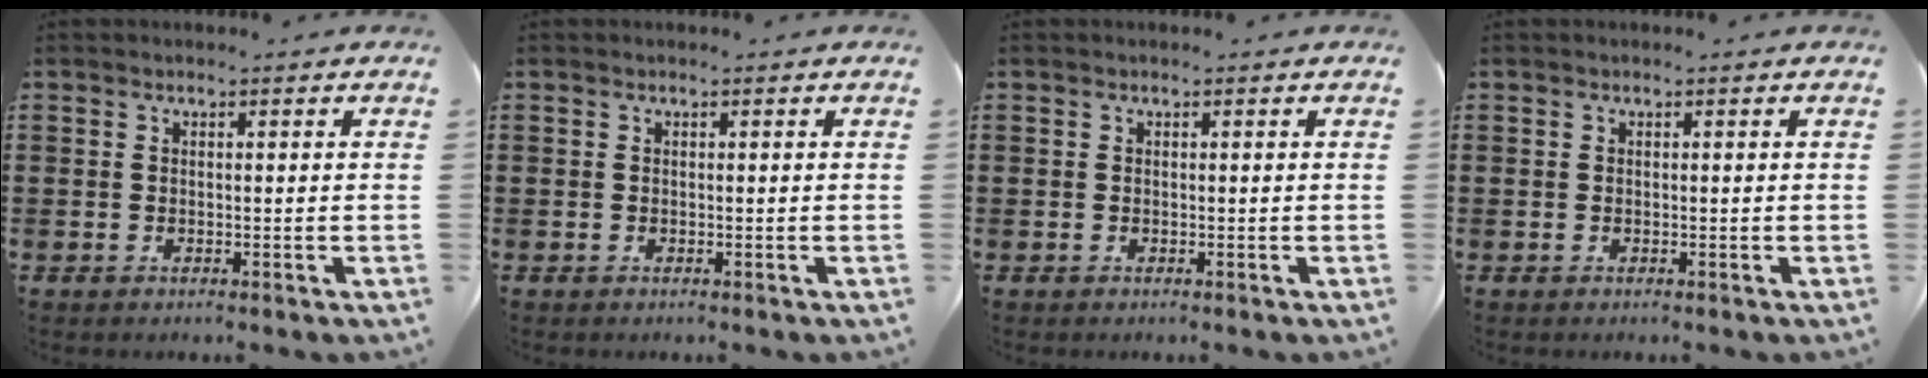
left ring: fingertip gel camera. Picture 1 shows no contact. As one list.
[{"total": 0.0}, {"total": 0.0}, {"total": 0.0}]